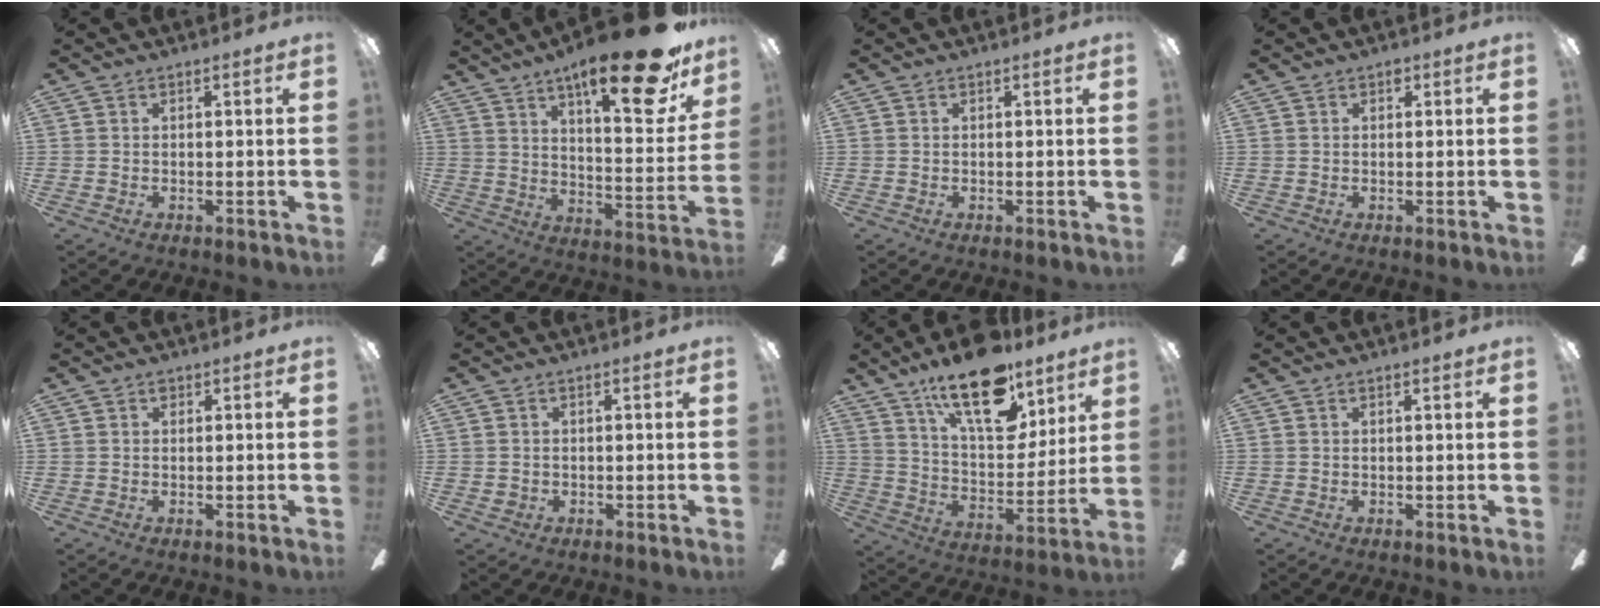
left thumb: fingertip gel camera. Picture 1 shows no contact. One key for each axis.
{"total": 23.5, "fx": 15.2, "fy": 6.8, "fz": 16.5, "tx": -0.239, "ty": -0.098, "tz": 0.239}
{"total": 0.0}
{"total": 1.0, "fx": 0.5, "fy": 0.7, "fz": 0.6, "tx": -0.004, "ty": 0.001, "tz": 0.006}
{"total": 0.7, "fx": 0.4, "fy": 0.5, "fz": 0.3, "tx": -0.006, "ty": 0.003, "tz": 0.007}
{"total": 1.4, "fx": -0.3, "fy": 1.3, "fz": 0.3, "tx": -0.007, "ty": 0.005, "tz": -0.008}
{"total": 21.6, "fx": 14.6, "fy": 9.1, "fz": 13.1, "tx": -0.211, "ty": -0.079, "tz": 0.250}
{"total": 0.8, "fx": 0.5, "fy": 0.0, "fz": 0.6, "tx": -0.014, "ty": -0.001, "tz": 0.008}